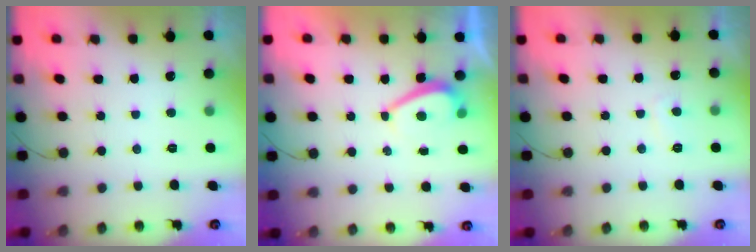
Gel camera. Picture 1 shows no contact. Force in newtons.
{"total": 2.0, "press": 1.9, "slide": 0.6}
{"total": 1.6, "press": 1.5, "slide": 0.6}